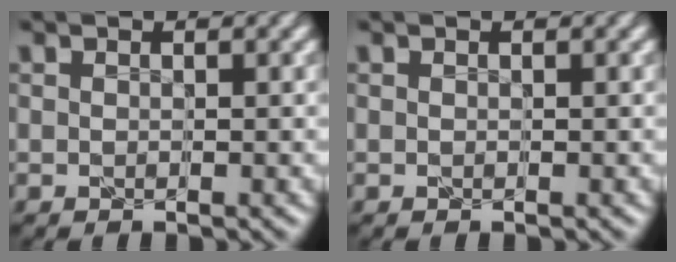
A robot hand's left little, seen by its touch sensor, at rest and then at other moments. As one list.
[{"total": 0.0}]